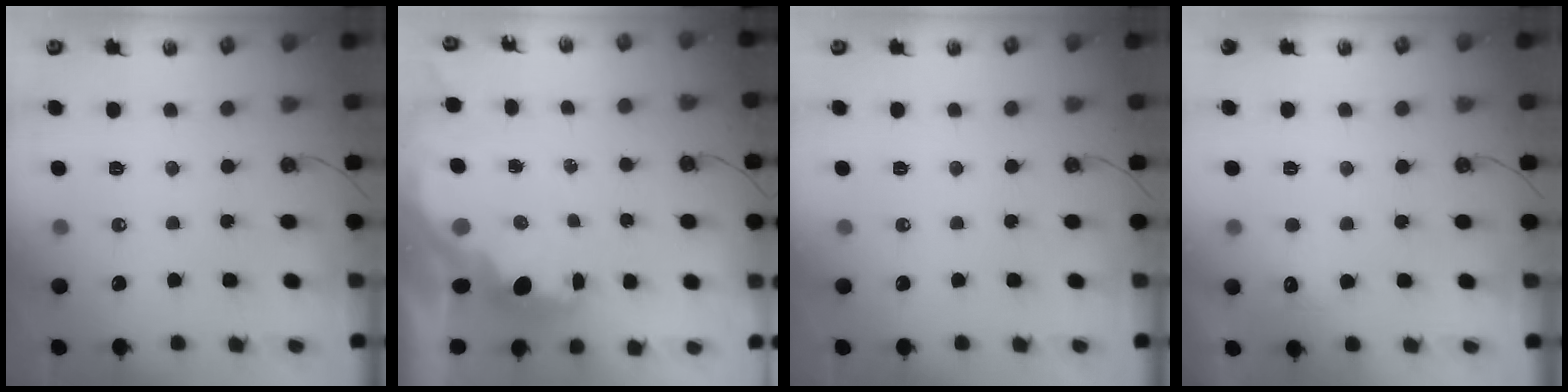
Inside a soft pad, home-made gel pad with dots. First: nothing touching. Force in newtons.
{"total": 3.4, "press": 3.3, "slide": 0.4}
{"total": 0.0}
{"total": 4.9, "press": 4.8, "slide": 1.0}